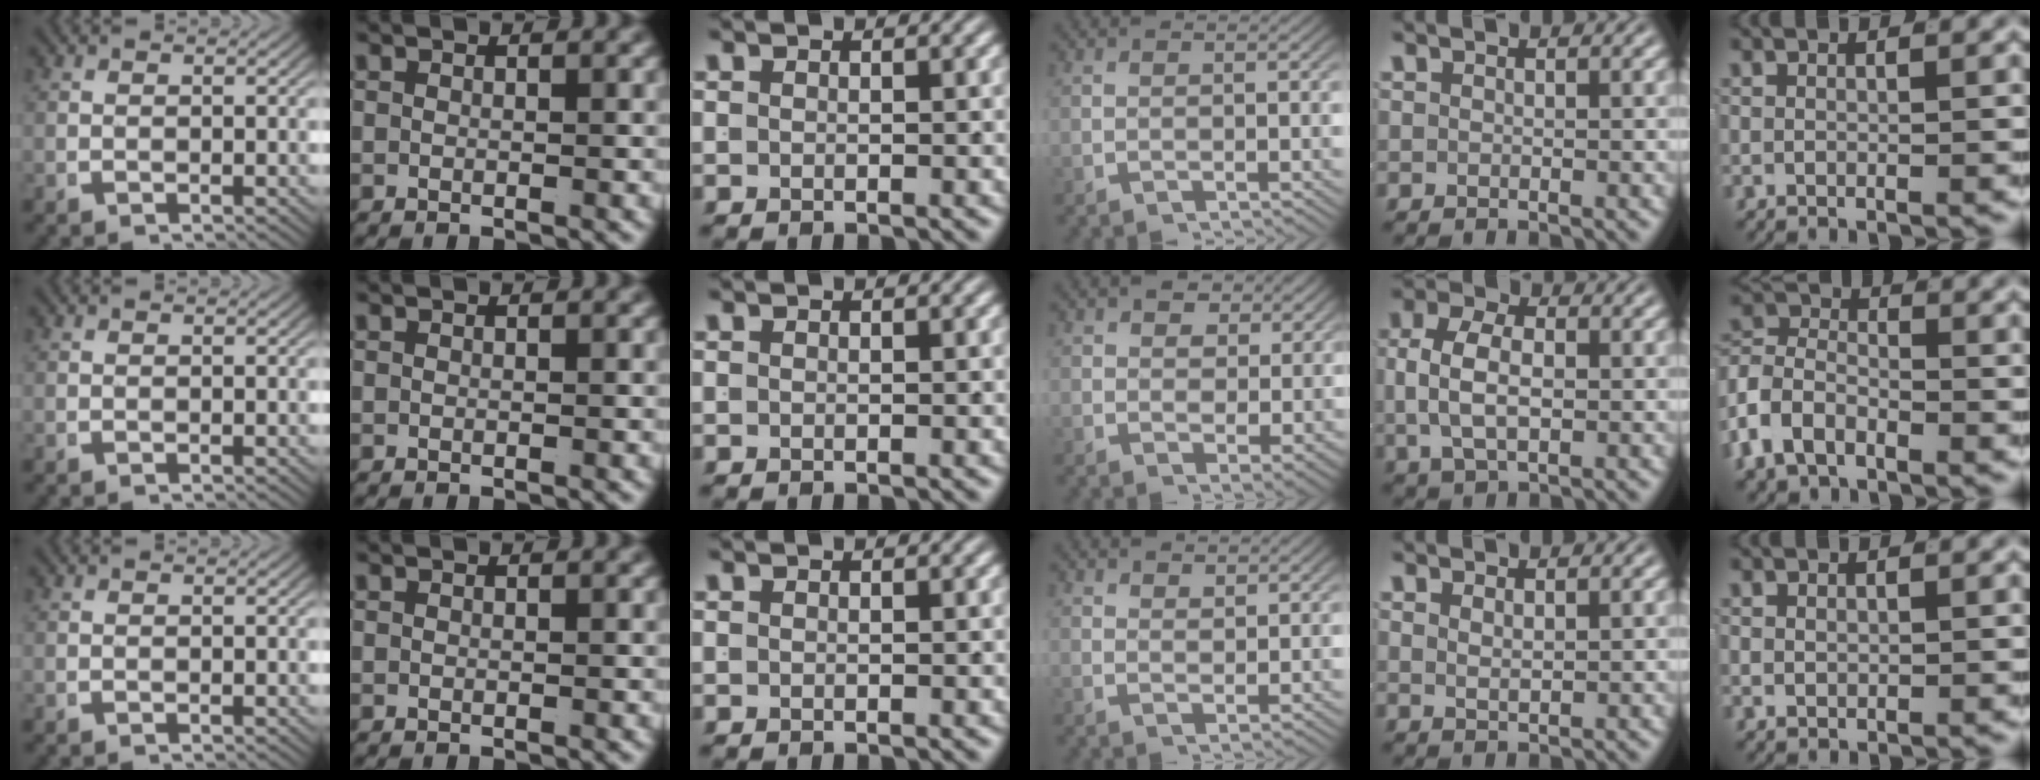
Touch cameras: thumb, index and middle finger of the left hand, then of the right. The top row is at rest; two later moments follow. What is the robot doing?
{"motion": "lift_and_place", "object": "shorts"}